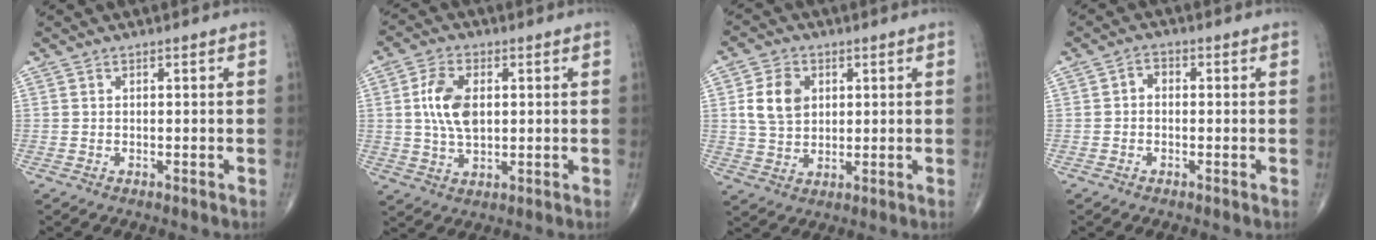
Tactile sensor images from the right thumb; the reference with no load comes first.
{"total": 8.9, "force": [1.3, 5.2, 7.1], "torque": [-0.135, -0.002, 0.027]}
{"total": 7.9, "force": [1.9, 5.9, 4.9], "torque": [-0.075, -0.004, 0.037]}
{"total": 2.3, "force": [-0.1, 1.8, 1.5], "torque": [-0.013, 0.013, -0.012]}